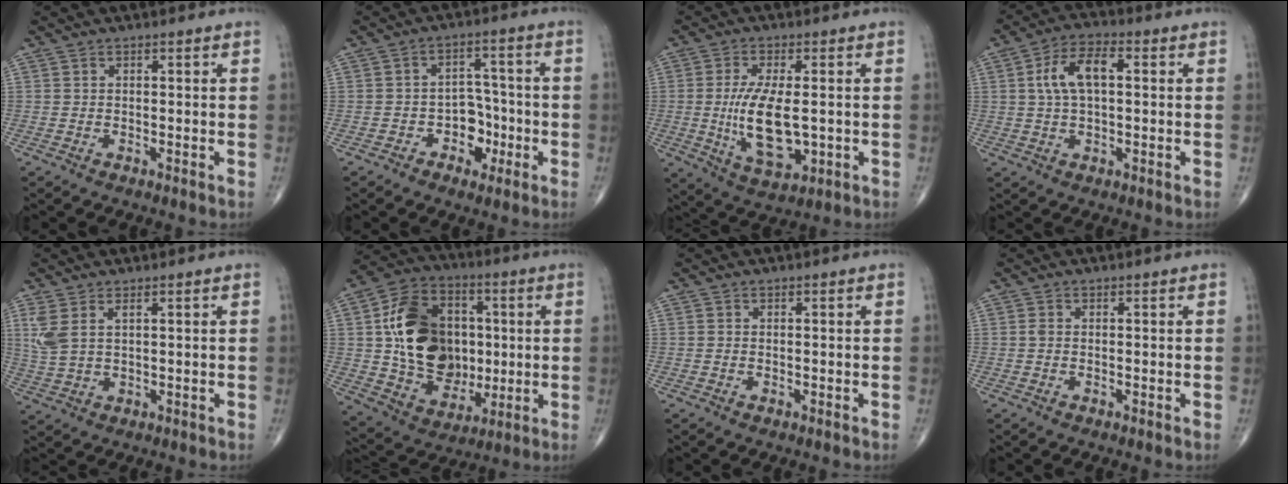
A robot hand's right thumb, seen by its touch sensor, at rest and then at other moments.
{"total": 6.4, "force": [-2.4, 4.9, 3.3], "torque": [-0.004, 0.037, -0.039]}
{"total": 12.2, "force": [-0.8, 5.6, 10.8], "torque": [-0.197, -0.014, -0.004]}
{"total": 8.4, "force": [1.3, 4.2, 7.1], "torque": [-0.135, 0.022, 0.021]}
{"total": 4.9, "force": [1.8, 2.2, 3.9], "torque": [-0.102, 0.005, 0.047]}
{"total": 21.2, "force": [1.5, 15.6, 14.3], "torque": [-0.206, 0.010, 0.036]}
{"total": 0.0}
{"total": 0.7, "force": [-0.1, 0.5, 0.5], "torque": [-0.009, 0.000, -0.005]}